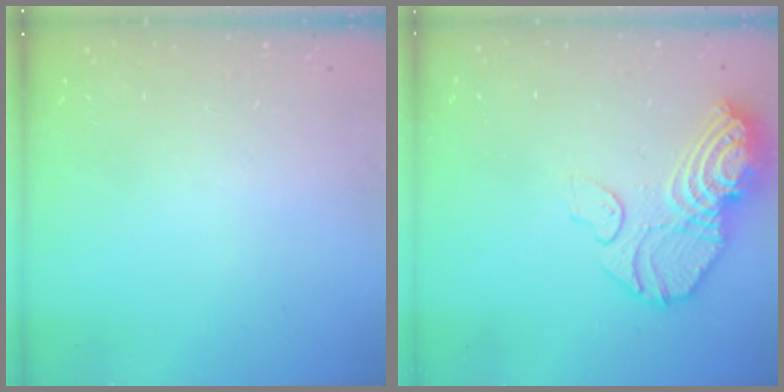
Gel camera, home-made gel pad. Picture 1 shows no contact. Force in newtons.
{"total": 14.7, "press": 14.6, "slide": 1.5}